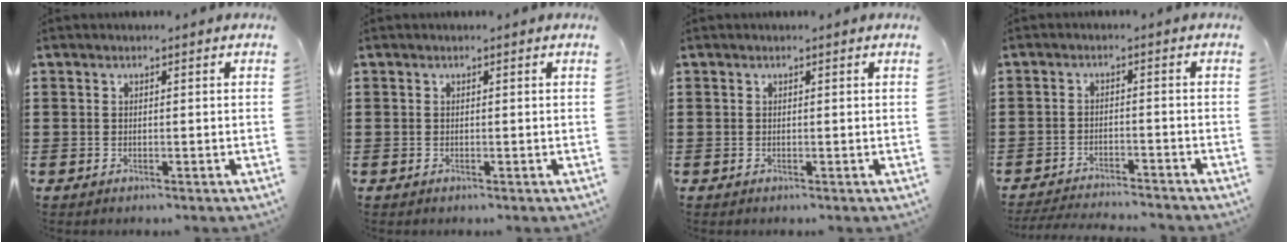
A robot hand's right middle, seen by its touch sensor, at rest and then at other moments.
{"total": 0.0}
{"total": 0.0}
{"total": 3.4, "force": [-3.3, 0.1, 0.4], "torque": [-0.009, 0.001, -0.069]}